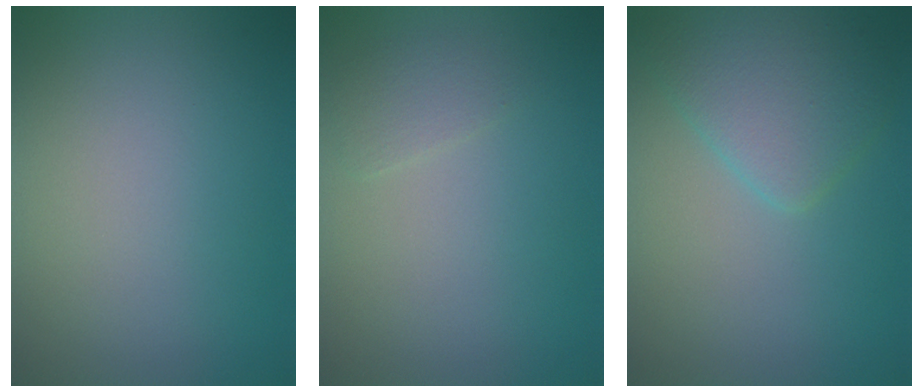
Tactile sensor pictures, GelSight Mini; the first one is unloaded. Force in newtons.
{"total": 1.2, "press": 1.2, "slide": 0.1}
{"total": 3.9, "press": 3.9, "slide": 0.1}